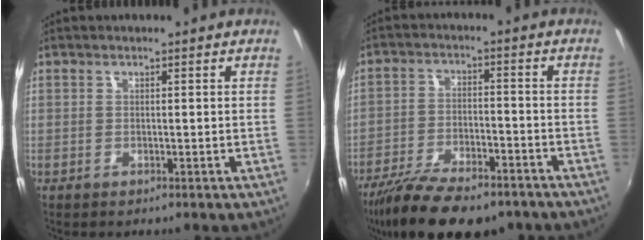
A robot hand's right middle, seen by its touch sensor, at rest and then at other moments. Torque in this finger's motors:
{"motor_torque": [1.07, -1.07, 0.26, 0.14]}